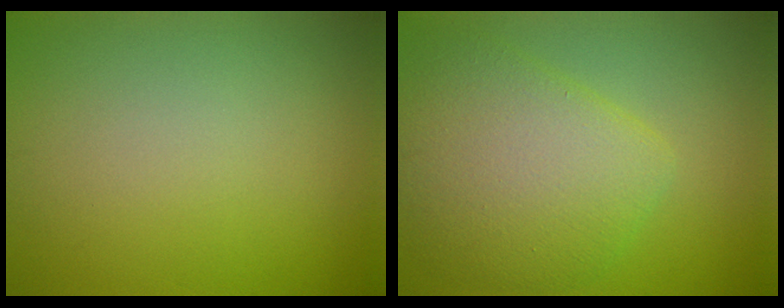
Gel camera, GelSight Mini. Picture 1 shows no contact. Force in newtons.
{"total": 7.1, "press": 7.1, "slide": 0.2}